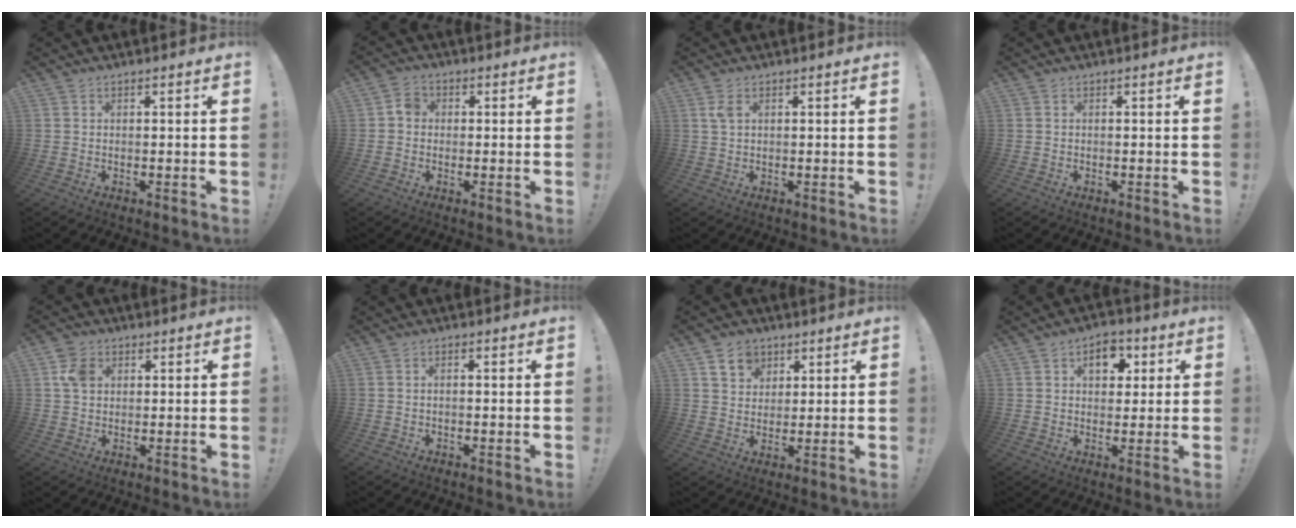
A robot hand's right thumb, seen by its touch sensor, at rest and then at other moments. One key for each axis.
{"total": 3.6, "fx": -0.1, "fy": 3.1, "fz": 1.9, "tx": -0.020, "ty": 0.008, "tz": -0.005}
{"total": 2.7, "fx": 1.3, "fy": 1.2, "fz": 2.0, "tx": -0.035, "ty": 0.001, "tz": 0.021}
{"total": 0.0}
{"total": 6.1, "fx": 2.0, "fy": 4.7, "fz": 3.3, "tx": -0.043, "ty": 0.007, "tz": 0.038}
{"total": 1.1, "fx": -0.4, "fy": 0.1, "fz": 1.0, "tx": -0.021, "ty": 0.002, "tz": -0.007}
{"total": 7.8, "fx": 4.2, "fy": 6.1, "fz": 2.5, "tx": -0.033, "ty": -0.018, "tz": 0.082}
{"total": 7.9, "fx": 2.7, "fy": 5.7, "fz": 4.7, "tx": -0.054, "ty": 0.000, "tz": 0.044}